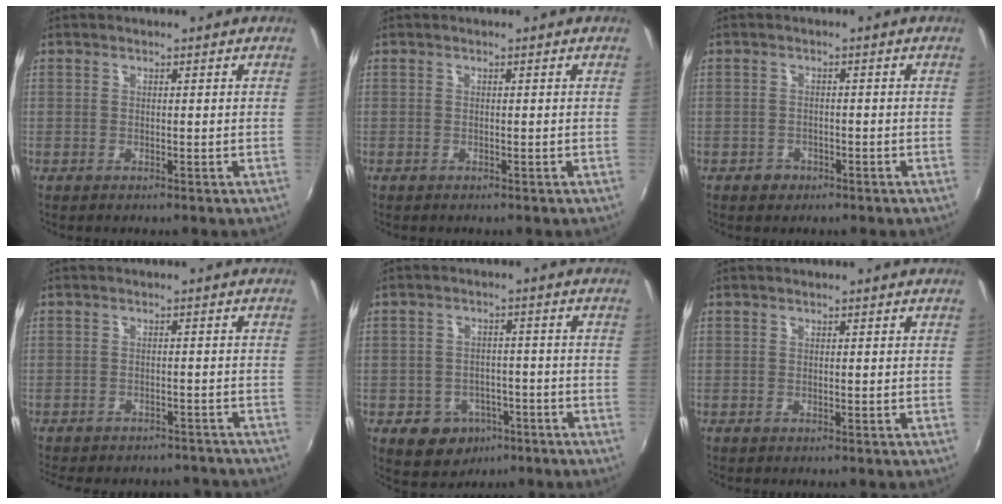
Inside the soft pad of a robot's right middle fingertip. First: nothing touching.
{"total": 0.0}
{"total": 2.3, "force": [-1.3, 1.8, 0.4], "torque": [-0.011, 0.000, -0.019]}
{"total": 13.2, "force": [-11.6, 4.7, 4.1], "torque": [-0.100, 0.001, -0.143]}
{"total": 6.9, "force": [-3.3, 5.7, 2.0], "torque": [-0.052, 0.011, -0.031]}
{"total": 0.0}